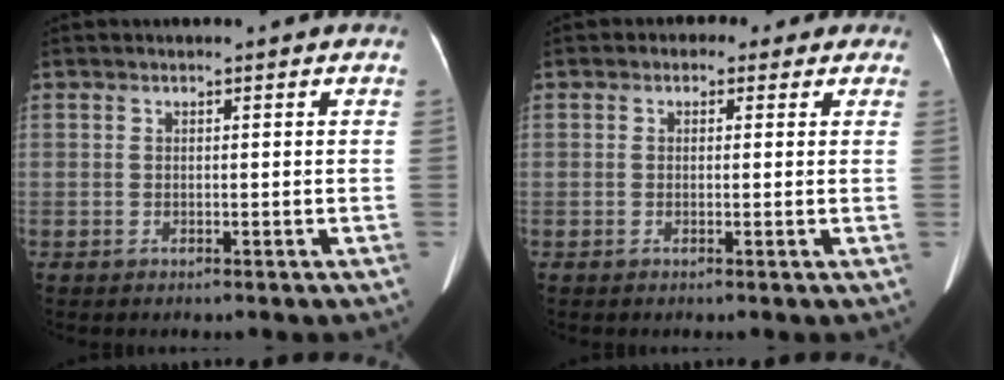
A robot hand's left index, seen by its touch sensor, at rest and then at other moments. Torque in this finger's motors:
{"motor_torque": [0.95, -1.19, 0.14, 0.01]}